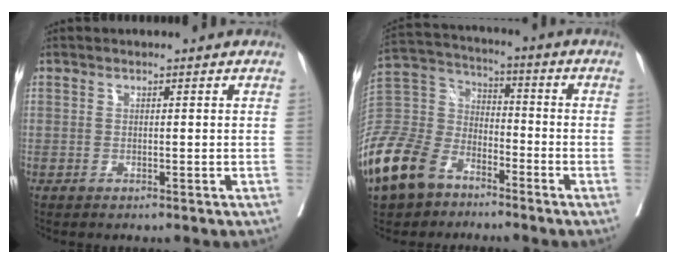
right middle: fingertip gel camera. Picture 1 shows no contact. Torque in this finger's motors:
{"motor_torque": [1.18, -0.96, 1.00, 0.14]}